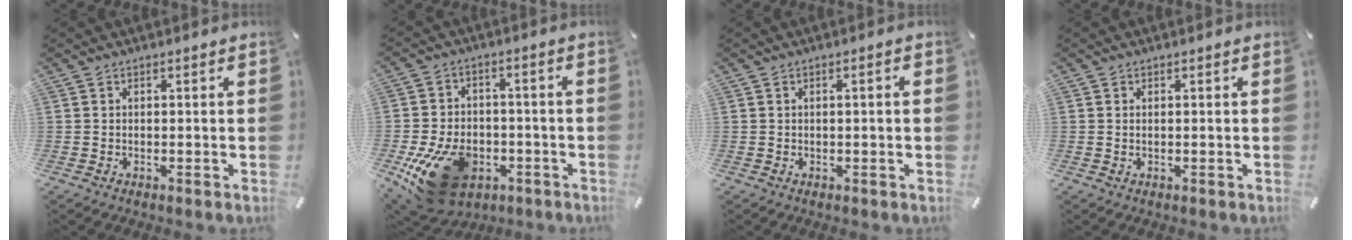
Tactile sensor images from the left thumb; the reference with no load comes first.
{"total": 17.0, "force": [-6.9, 11.6, 10.3], "torque": [-0.195, 0.031, -0.108]}
{"total": 1.5, "force": [-0.1, 0.2, 1.4], "torque": [-0.024, -0.001, -0.002]}
{"total": 0.7, "force": [0.1, 0.1, 0.7], "torque": [-0.014, -0.001, 0.002]}